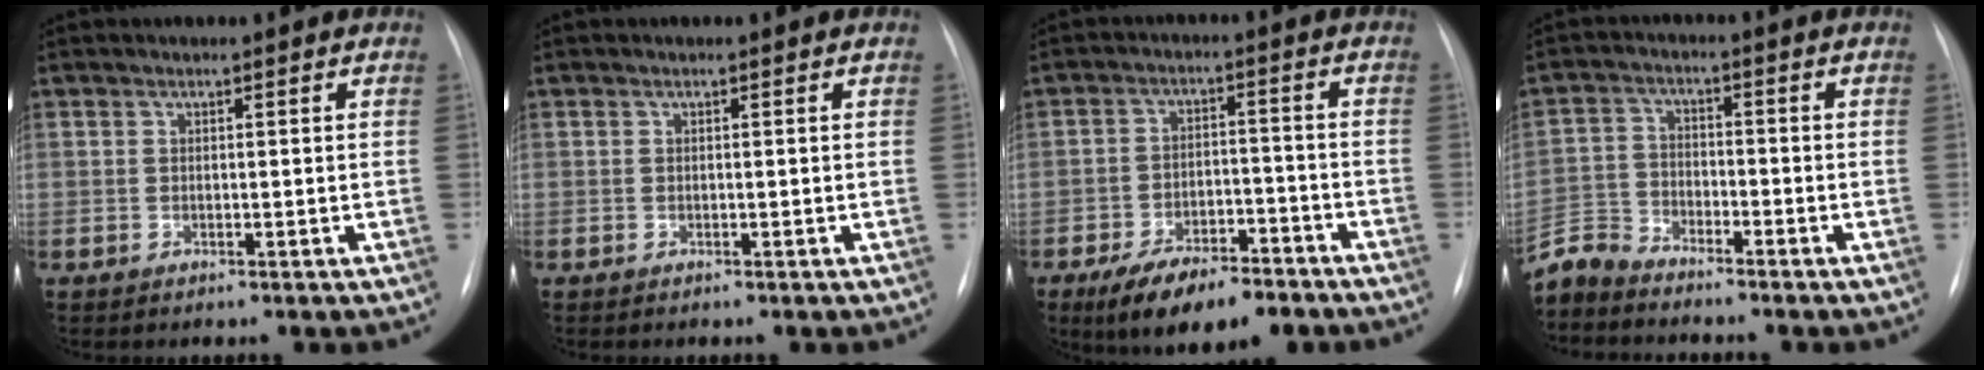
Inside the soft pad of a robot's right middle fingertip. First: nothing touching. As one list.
[{"total": 0.0}, {"total": 11.4, "force": [-8.3, 4.2, 6.5], "torque": [-0.106, -0.003, -0.134]}, {"total": 6.3, "force": [-6.2, 0.9, 0.1], "torque": [-0.008, -0.001, -0.128]}]